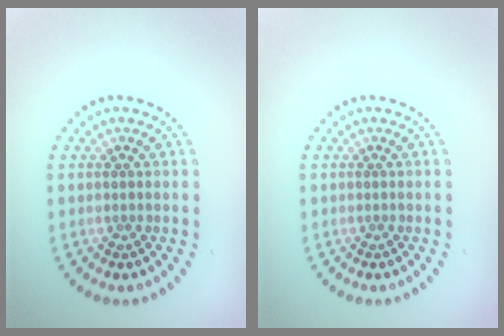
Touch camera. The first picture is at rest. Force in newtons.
{"total": 0.0}